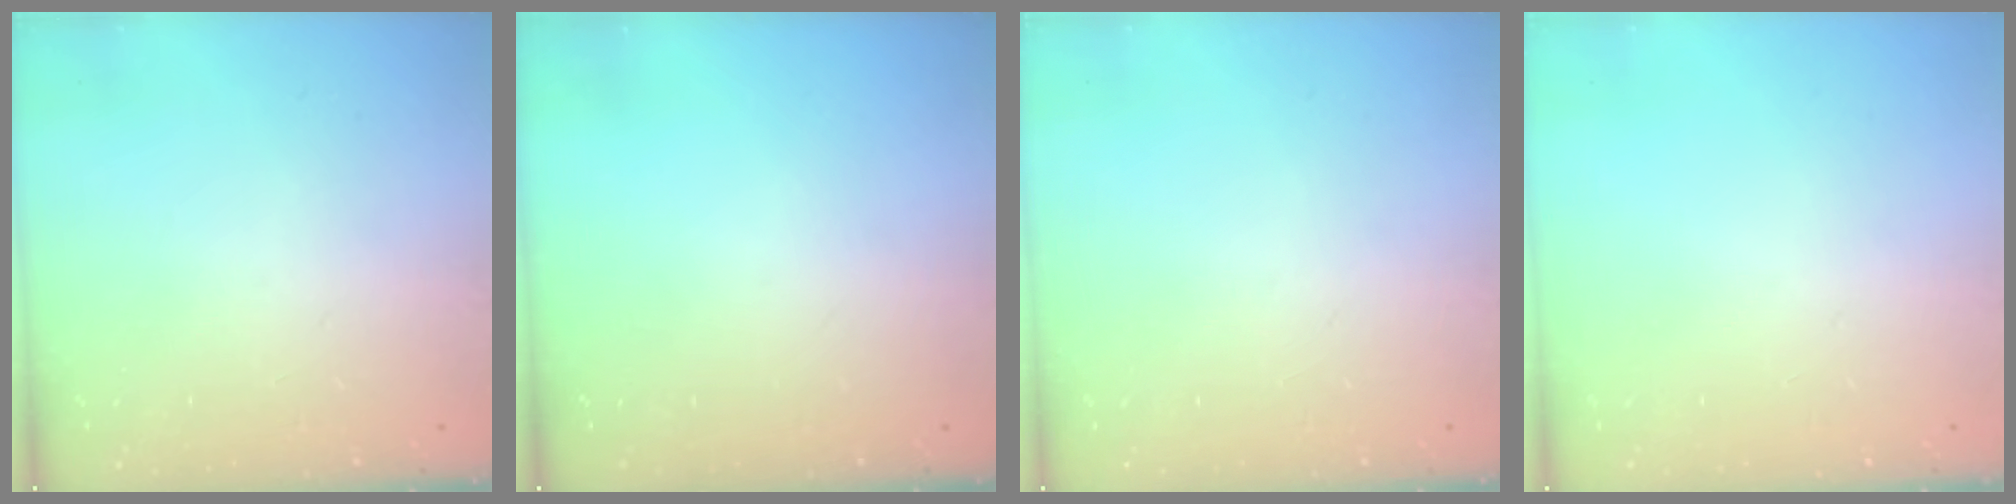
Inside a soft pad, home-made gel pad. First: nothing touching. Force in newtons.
{"total": 0.0}
{"total": 0.0}
{"total": 0.0}